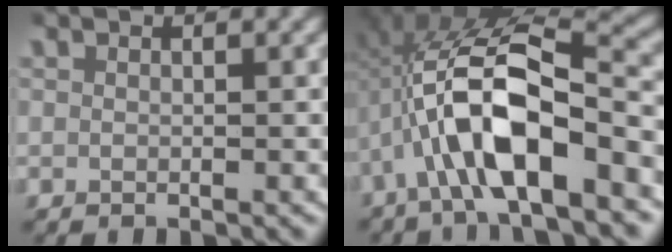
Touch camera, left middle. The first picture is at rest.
{"total": 11.4, "force": [-0.7, 6.6, 9.3], "torque": [-0.186, -0.015, -0.007]}